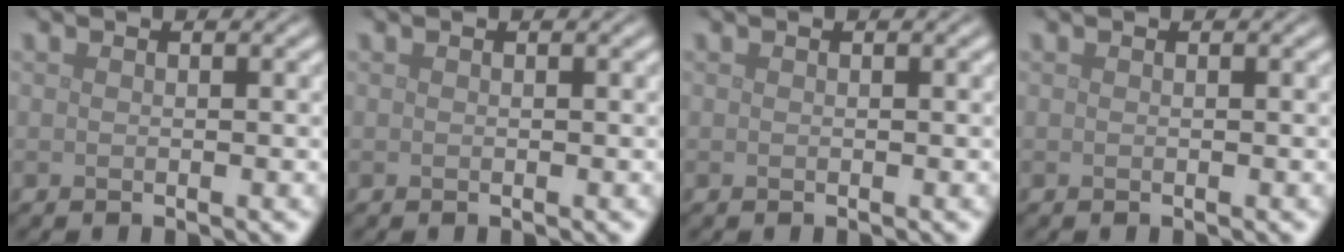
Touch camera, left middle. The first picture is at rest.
{"total": 0.0}
{"total": 0.0}
{"total": 0.0}